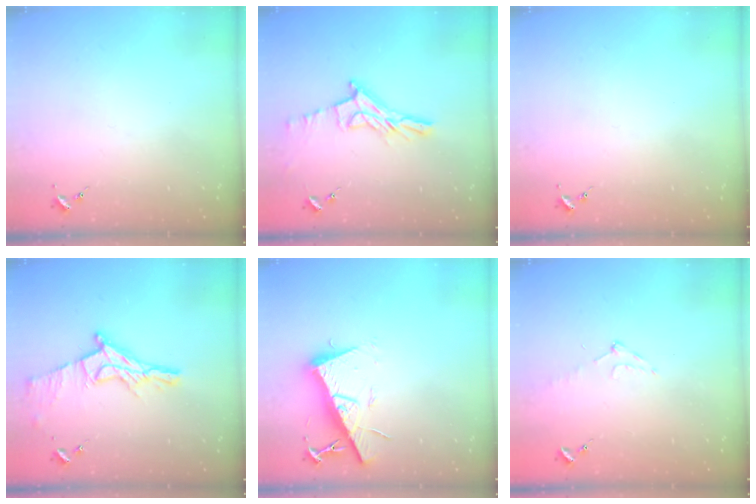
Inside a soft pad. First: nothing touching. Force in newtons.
{"total": 12.0, "press": 12.0, "slide": 1.0}
{"total": 0.0}
{"total": 15.7, "press": 15.7, "slide": 1.0}
{"total": 13.2, "press": 13.1, "slide": 1.3}
{"total": 6.9, "press": 6.9, "slide": 0.8}